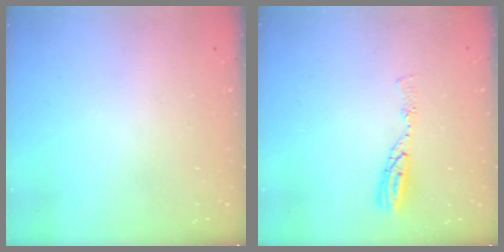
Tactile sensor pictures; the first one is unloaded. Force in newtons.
{"total": 6.8, "press": 6.8, "slide": 0.6}